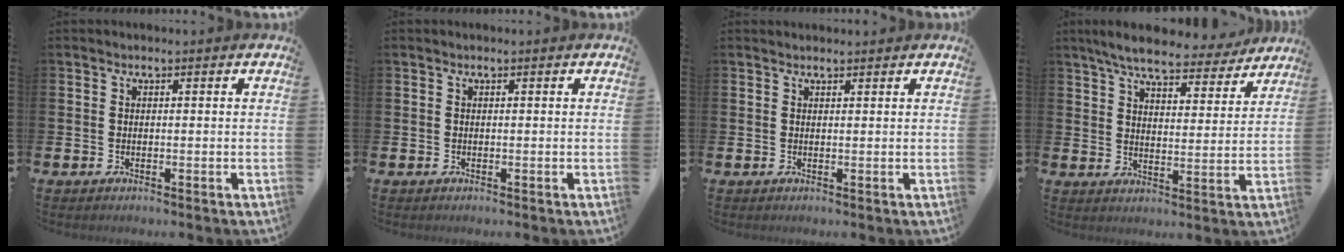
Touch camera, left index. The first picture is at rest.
{"total": 0.0}
{"total": 1.0, "force": [0.9, 0.3, 0.0], "torque": [0.009, -0.001, 0.016]}
{"total": 7.3, "force": [6.7, 1.4, 2.6], "torque": [-0.064, -0.034, 0.114]}